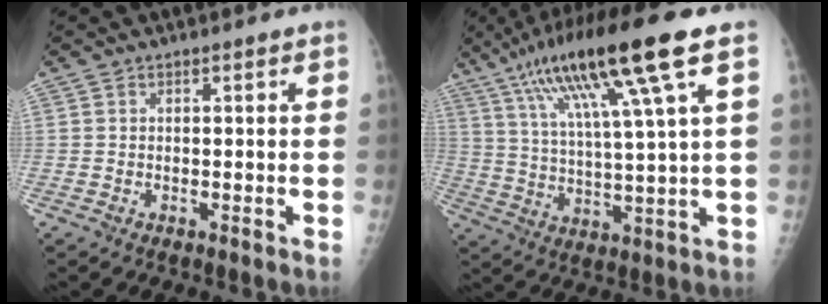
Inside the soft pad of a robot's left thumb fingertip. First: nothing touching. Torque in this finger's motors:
{"motor_torque": [0.87, 0.34, 1.66, -1.12, 0.35]}